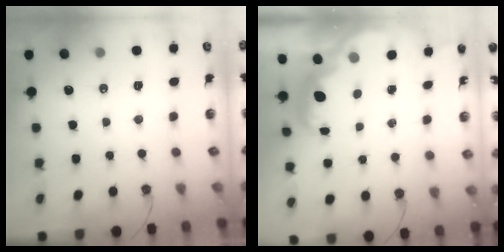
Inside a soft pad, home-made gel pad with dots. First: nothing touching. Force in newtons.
{"total": 2.6, "press": 2.5, "slide": 0.6}